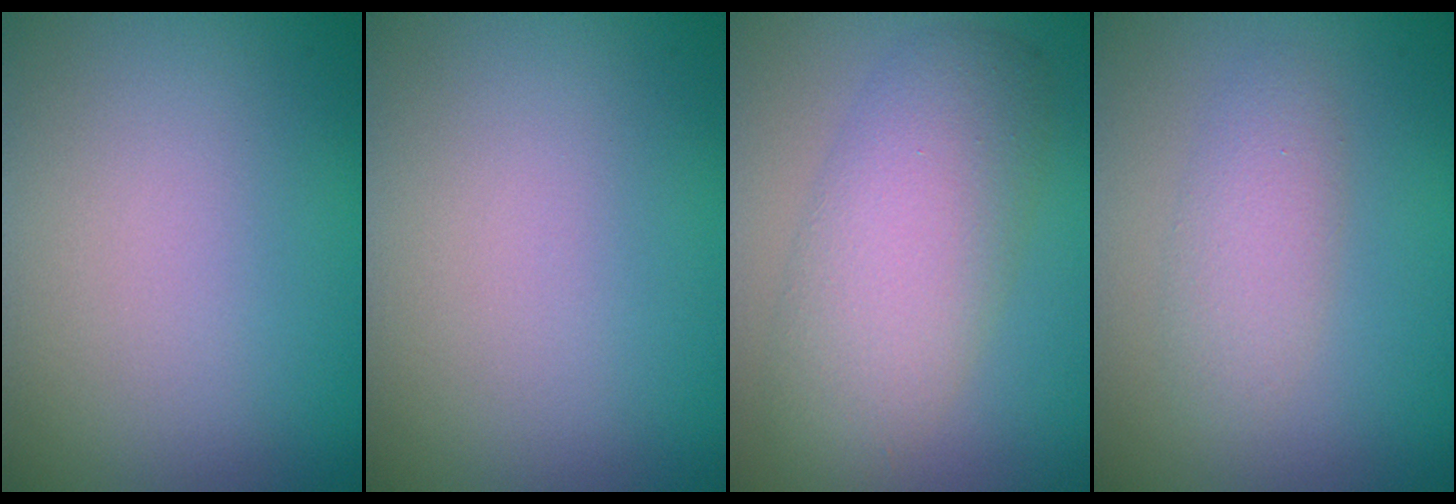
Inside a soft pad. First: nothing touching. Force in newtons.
{"total": 0.0}
{"total": 6.1, "press": 6.1, "slide": 0.4}
{"total": 2.5, "press": 2.5, "slide": 0.1}